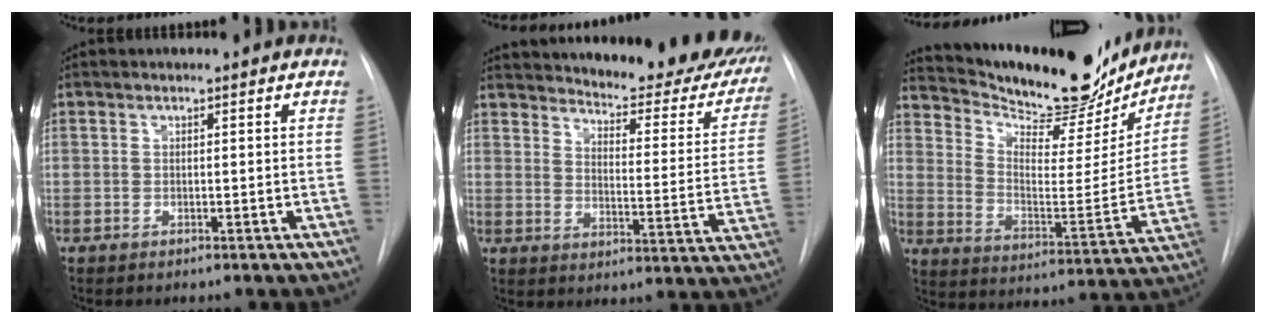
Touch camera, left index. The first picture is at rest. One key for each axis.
{"total": 29.1, "fx": 25.9, "fy": 6.9, "fz": 11.2, "tx": -0.167, "ty": -0.082, "tz": 0.306}
{"total": 24.6, "fx": 21.9, "fy": 6.2, "fz": 9.4, "tx": -0.159, "ty": -0.032, "tz": 0.310}